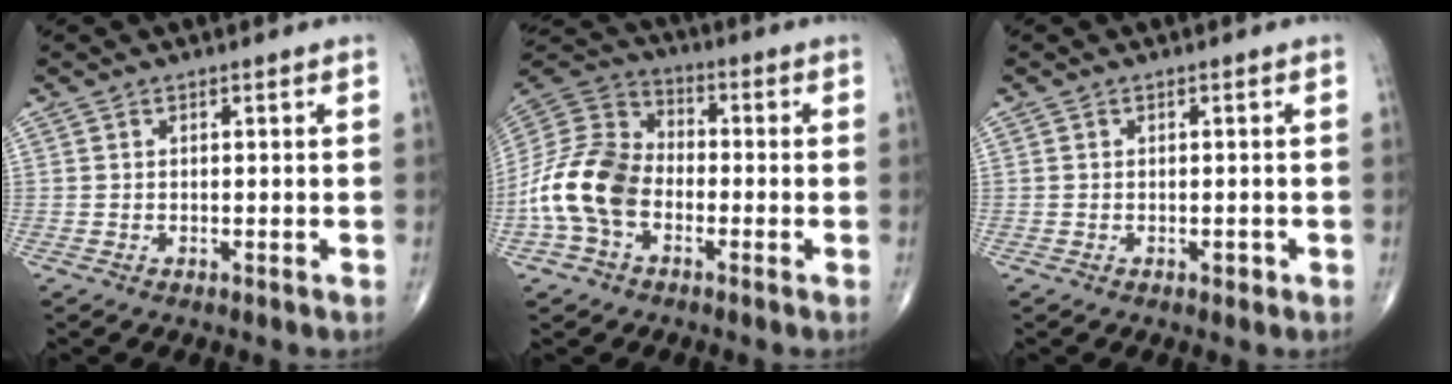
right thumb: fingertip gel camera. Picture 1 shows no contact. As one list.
[{"total": 14.5, "force": [-4.0, 10.0, 9.6], "torque": [-0.187, 0.041, -0.088]}, {"total": 1.0, "force": [-0.4, 0.7, 0.6], "torque": [-0.004, 0.000, -0.005]}]